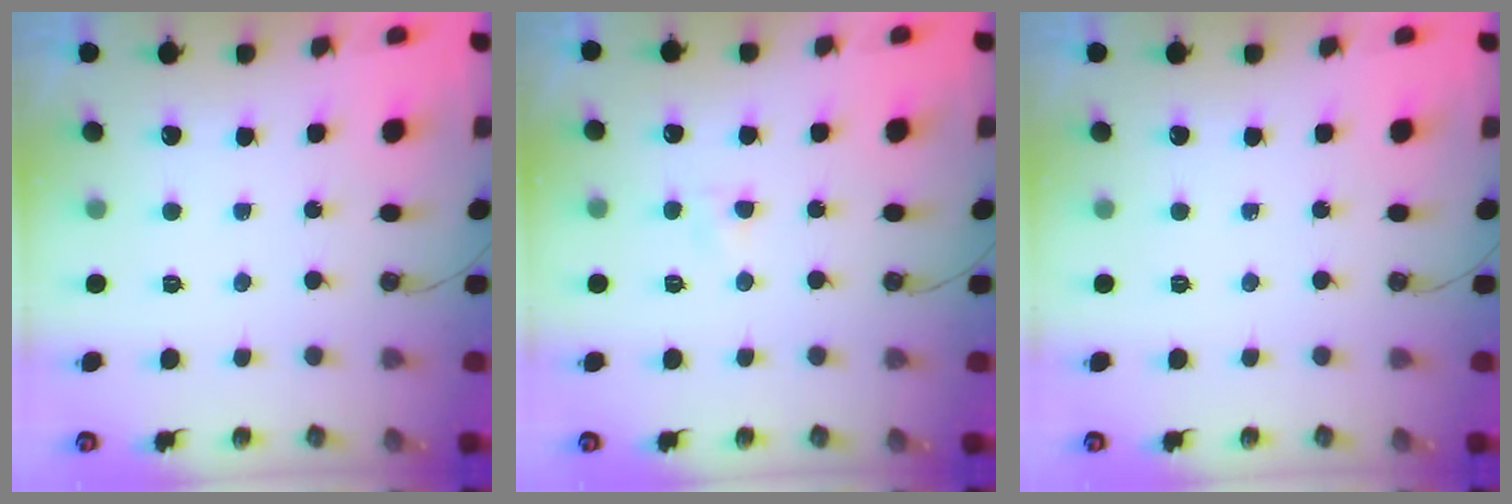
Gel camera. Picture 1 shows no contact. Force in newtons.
{"total": 2.5, "press": 2.5, "slide": 0.4}
{"total": 0.0}